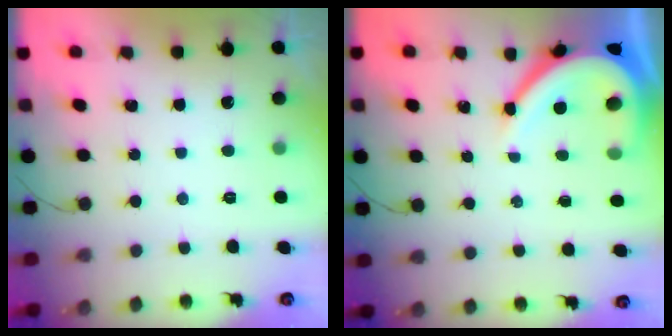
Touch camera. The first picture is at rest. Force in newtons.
{"total": 10.5, "press": 10.4, "slide": 1.4}